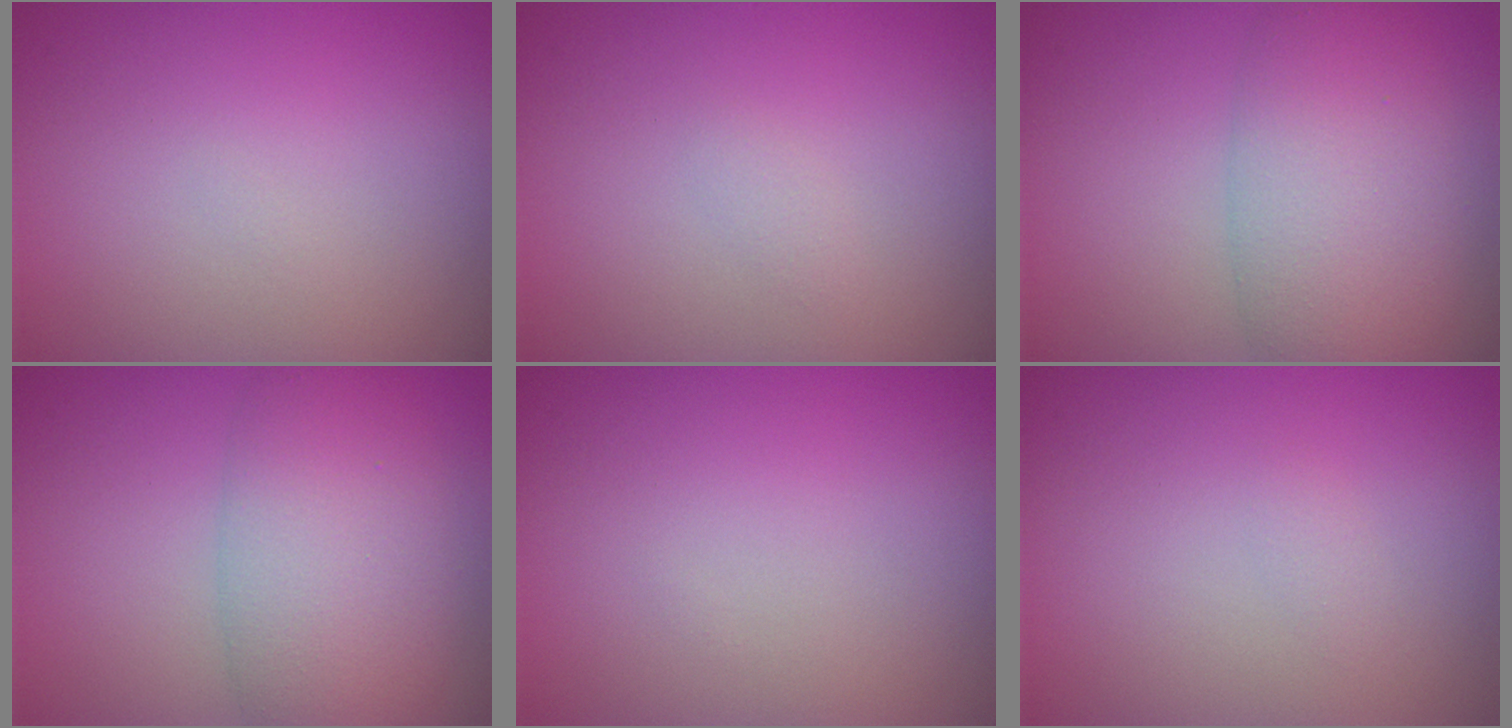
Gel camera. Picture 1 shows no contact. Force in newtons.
{"total": 0.7, "press": 0.7, "slide": 0.1}
{"total": 6.9, "press": 6.9, "slide": 0.2}
{"total": 7.1, "press": 7.1, "slide": 0.1}
{"total": 0.0}
{"total": 0.6, "press": 0.6, "slide": 0.0}